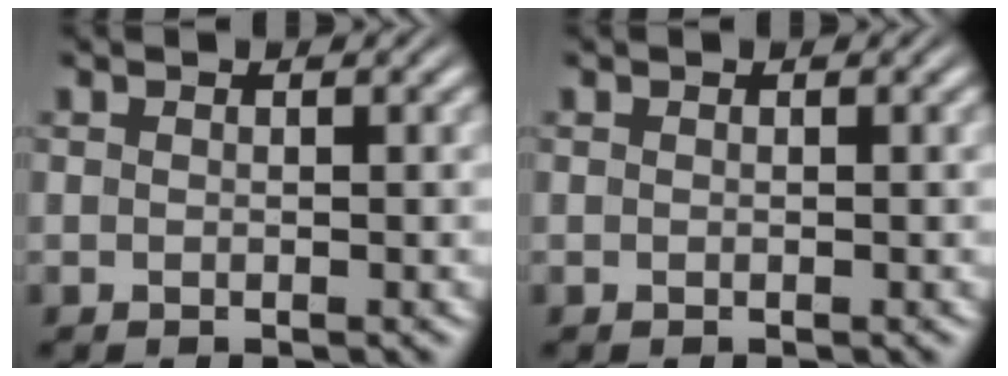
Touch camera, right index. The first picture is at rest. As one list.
[{"total": 0.0}]